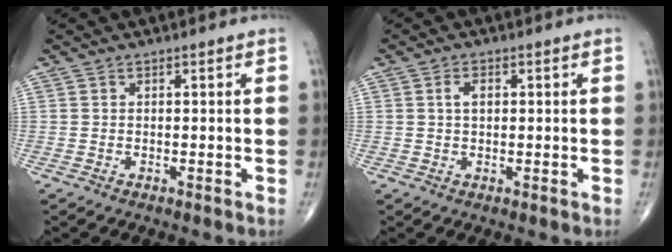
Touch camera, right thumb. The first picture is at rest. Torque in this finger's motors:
{"motor_torque": [0.20, 0.45, 0.23, 0.11, 0.14]}